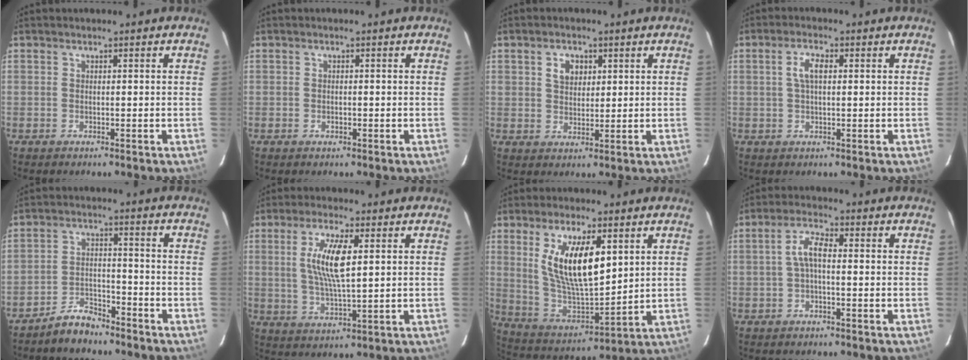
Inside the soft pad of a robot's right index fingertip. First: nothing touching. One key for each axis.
{"total": 0.9, "fx": -0.3, "fy": 0.7, "fz": 0.5, "tx": -0.008, "ty": 0.001, "tz": -0.005}
{"total": 4.3, "fx": 1.7, "fy": 3.2, "fz": 2.4, "tx": -0.036, "ty": 0.011, "tz": 0.034}
{"total": 3.8, "fx": 0.8, "fy": 1.5, "fz": 3.4, "tx": -0.068, "ty": 0.008, "tz": 0.016}
{"total": 5.6, "fx": -5.0, "fy": 2.0, "fz": 1.3, "tx": -0.039, "ty": 0.018, "tz": -0.084}
{"total": 9.2, "fx": 2.1, "fy": 2.2, "fz": 8.7, "tx": -0.170, "ty": 0.000, "tz": 0.041}
{"total": 15.6, "fx": 5.2, "fy": 5.9, "fz": 13.4, "tx": -0.255, "ty": -0.003, "tz": 0.110}
{"total": 4.3, "fx": -0.3, "fy": 1.4, "fz": 4.1, "tx": -0.084, "ty": 0.014, "tz": -0.006}